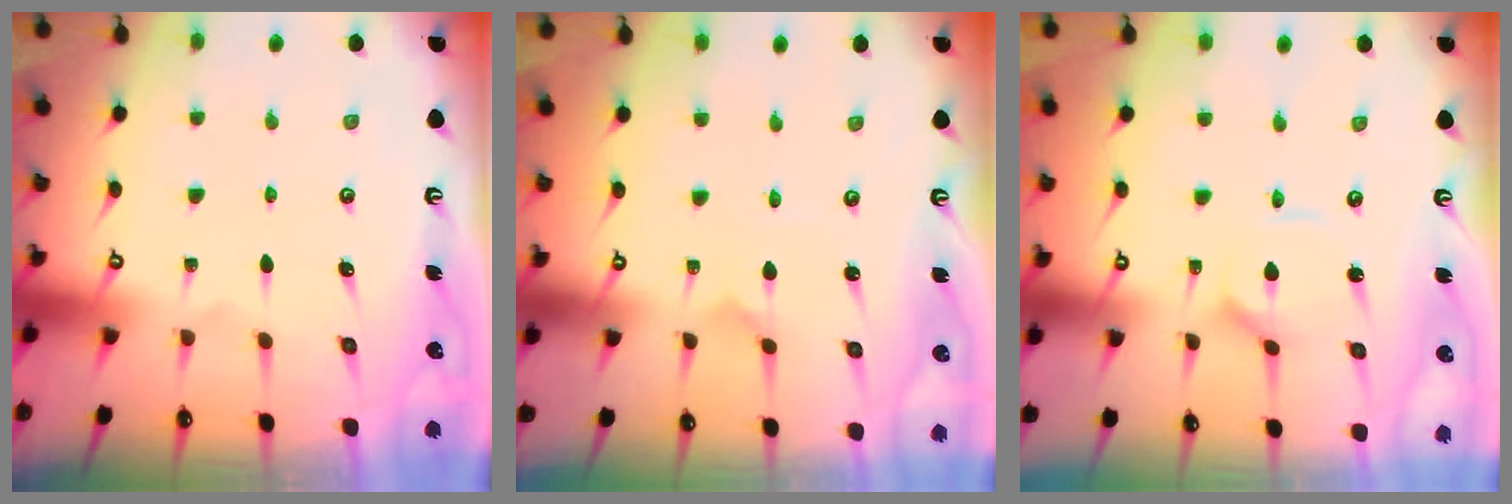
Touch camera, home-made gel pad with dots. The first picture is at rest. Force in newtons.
{"total": 0.0}
{"total": 2.4, "press": 2.4, "slide": 0.3}